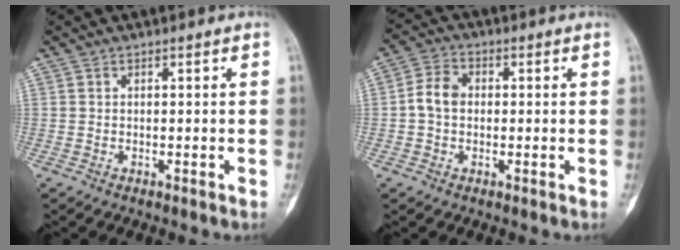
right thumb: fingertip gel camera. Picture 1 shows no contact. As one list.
[{"total": 5.2, "force": [-0.1, 4.0, 3.3], "torque": [-0.058, 0.016, -0.012]}]